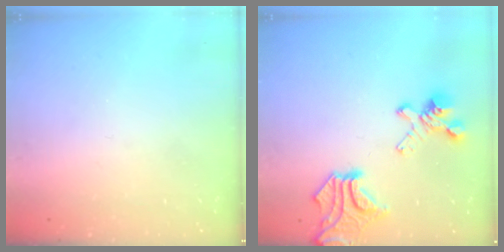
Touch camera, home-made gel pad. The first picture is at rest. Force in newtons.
{"total": 8.5, "press": 7.9, "slide": 3.0}